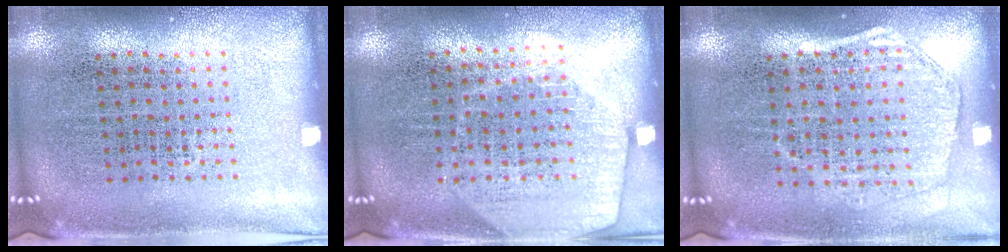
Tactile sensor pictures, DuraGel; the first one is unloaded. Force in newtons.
{"total": 1.7, "press": 1.6, "slide": 0.8}
{"total": 1.5, "press": 1.4, "slide": 0.6}